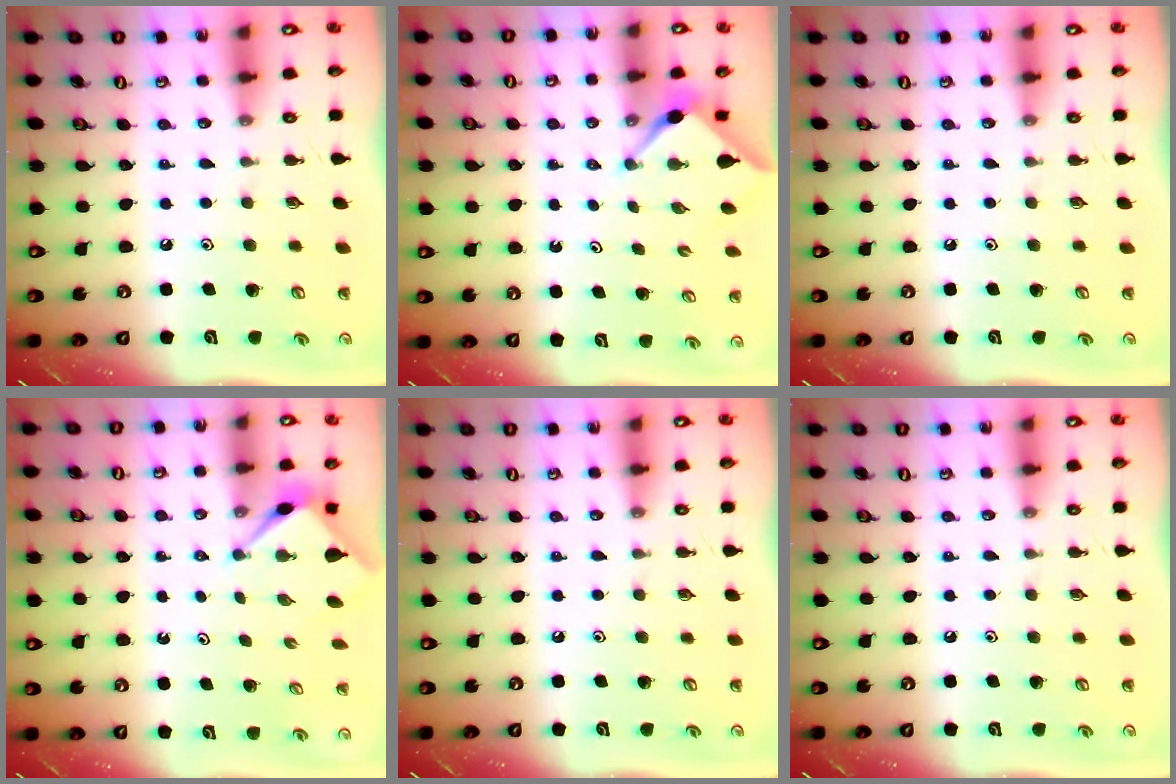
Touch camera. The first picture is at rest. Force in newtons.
{"total": 2.9, "press": 2.9, "slide": 0.3}
{"total": 0.0}
{"total": 3.0, "press": 3.0, "slide": 0.2}
{"total": 0.0}
{"total": 0.0}